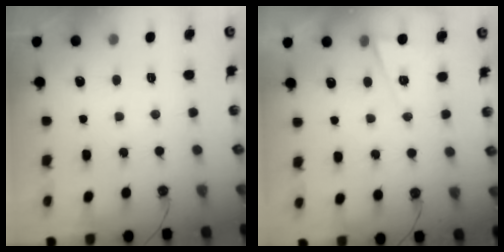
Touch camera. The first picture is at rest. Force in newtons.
{"total": 5.5, "press": 3.3, "slide": 4.5}